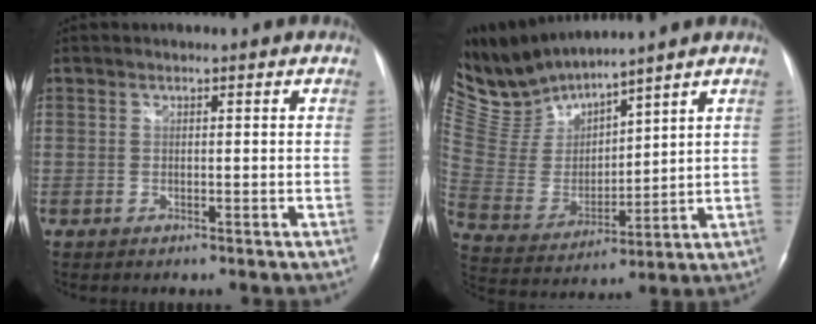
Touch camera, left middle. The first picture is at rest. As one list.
[{"total": 10.0, "force": [9.9, 0.3, 1.1], "torque": [-0.059, 0.005, 0.226]}]